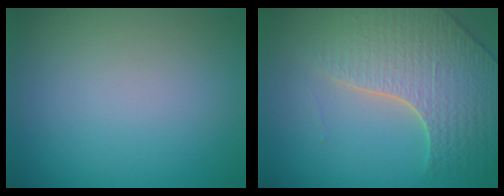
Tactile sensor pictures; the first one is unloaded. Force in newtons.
{"total": 5.5, "press": 4.8, "slide": 2.6}